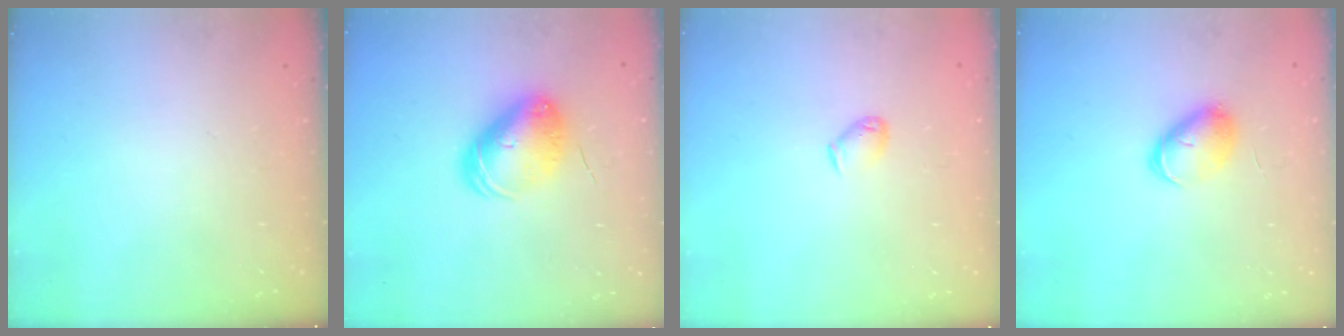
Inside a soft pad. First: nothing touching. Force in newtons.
{"total": 9.7, "press": 9.6, "slide": 1.5}
{"total": 3.8, "press": 3.7, "slide": 0.7}
{"total": 6.2, "press": 6.2, "slide": 0.1}